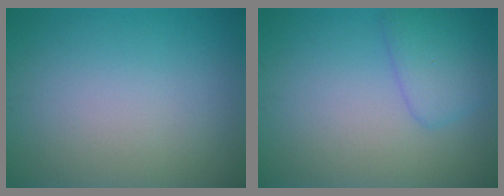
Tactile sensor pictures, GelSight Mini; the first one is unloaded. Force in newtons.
{"total": 2.9, "press": 2.9, "slide": 0.1}